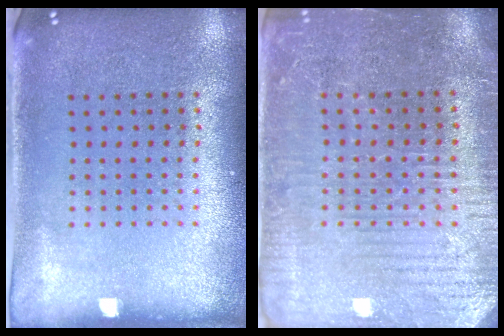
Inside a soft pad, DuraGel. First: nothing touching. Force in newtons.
{"total": 3.5, "press": 3.4, "slide": 0.9}